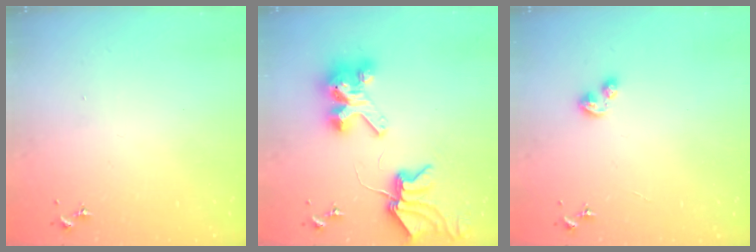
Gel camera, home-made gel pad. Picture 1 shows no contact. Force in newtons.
{"total": 11.2, "press": 11.1, "slide": 1.4}
{"total": 2.7, "press": 2.7, "slide": 0.3}